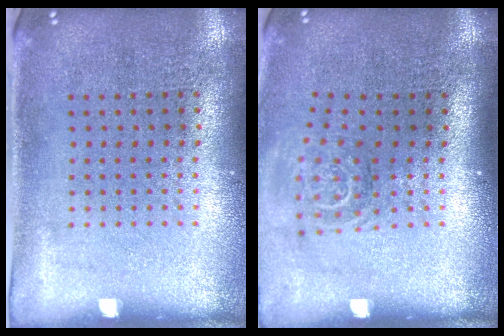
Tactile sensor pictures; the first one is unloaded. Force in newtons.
{"total": 1.7, "press": 1.1, "slide": 1.3}